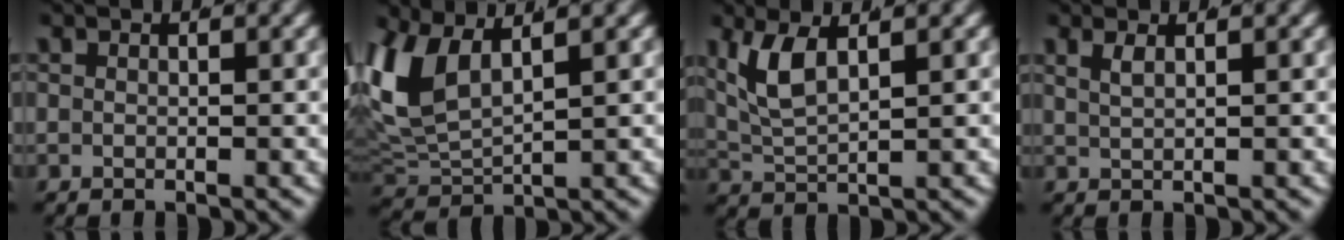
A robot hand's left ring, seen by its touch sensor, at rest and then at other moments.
{"total": 6.2, "force": [1.7, 4.1, 4.4], "torque": [-0.141, -0.014, 0.045]}
{"total": 4.2, "force": [1.8, 2.1, 3.2], "torque": [-0.091, -0.009, 0.045]}
{"total": 1.1, "force": [0.8, -0.3, 0.7], "torque": [-0.017, -0.004, 0.023]}